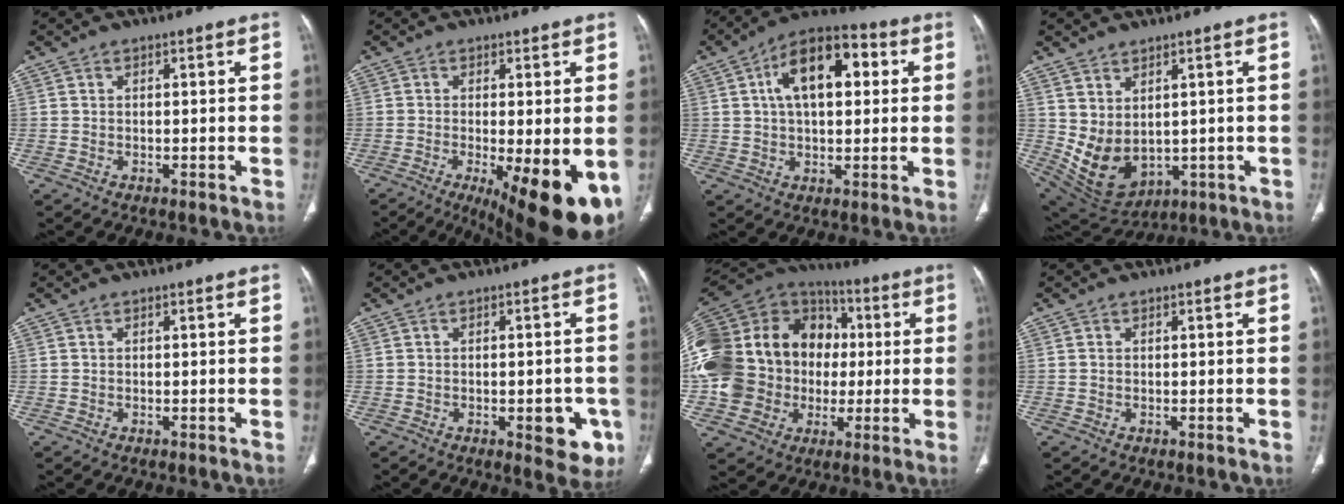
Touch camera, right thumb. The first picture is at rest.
{"total": 15.5, "force": [-5.4, 4.5, 13.8], "torque": [-0.157, -0.024, -0.067]}
{"total": 14.4, "force": [3.7, 7.6, 11.6], "torque": [-0.166, 0.021, 0.052]}
{"total": 10.1, "force": [1.1, 6.8, 7.3], "torque": [-0.122, -0.018, 0.057]}
{"total": 0.0}
{"total": 7.3, "force": [-2.5, 3.3, 6.0], "torque": [-0.049, 0.002, -0.021]}
{"total": 32.0, "force": [0.4, 25.3, 19.5], "torque": [-0.422, 0.061, 0.018]}
{"total": 0.0}